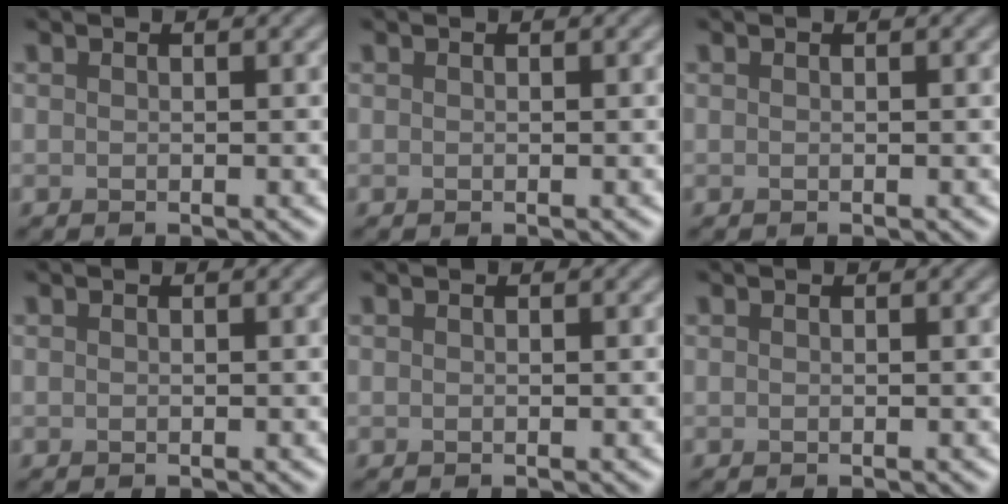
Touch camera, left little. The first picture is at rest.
{"total": 0.0}
{"total": 0.0}
{"total": 0.0}
{"total": 0.0}
{"total": 0.0}